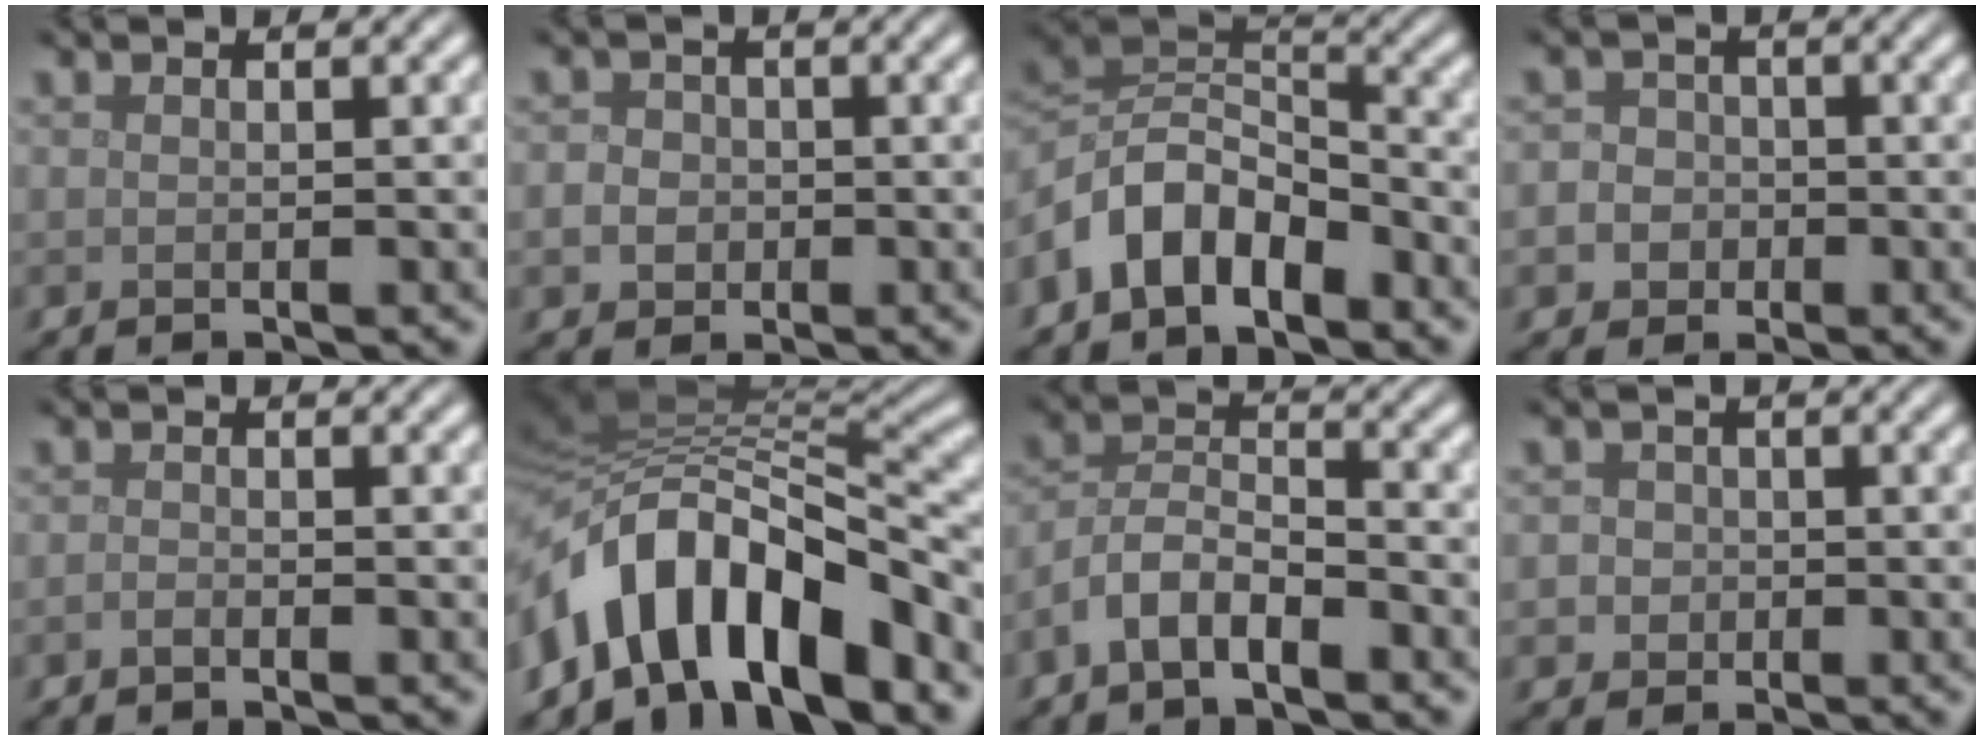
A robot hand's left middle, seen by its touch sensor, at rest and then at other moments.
{"total": 3.9, "force": [-0.8, 3.5, 1.4], "torque": [-0.008, 0.008, -0.035]}
{"total": 7.6, "force": [-3.9, 4.6, 4.7], "torque": [-0.080, 0.011, -0.087]}
{"total": 5.1, "force": [-1.7, 4.6, 1.2], "torque": [-0.004, 0.003, -0.055]}
{"total": 0.7, "force": [-0.5, 0.3, 0.4], "torque": [-0.009, 0.001, -0.012]}
{"total": 11.2, "force": [-4.9, 5.5, 8.4], "torque": [-0.129, 0.013, -0.090]}
{"total": 4.4, "force": [-2.6, 2.2, 2.8], "torque": [-0.052, 0.011, -0.057]}
{"total": 3.3, "force": [-0.6, 3.1, 0.9], "torque": [0.008, 0.012, -0.032]}